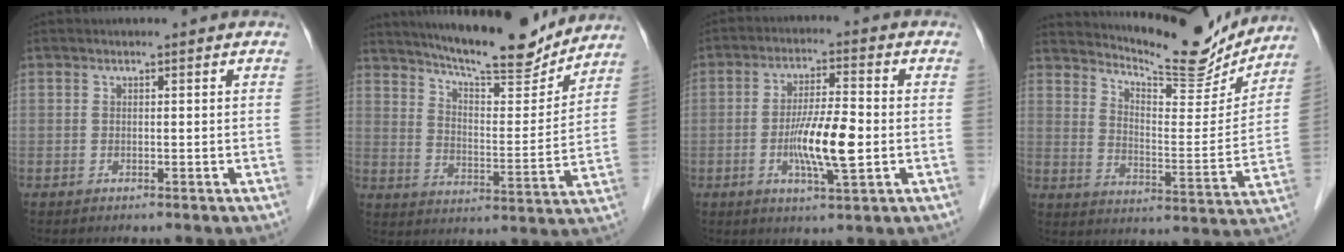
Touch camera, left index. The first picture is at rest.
{"total": 16.7, "force": [15.1, 2.2, 6.8], "torque": [-0.110, -0.015, 0.221]}
{"total": 9.0, "force": [-1.7, 1.1, 8.8], "torque": [-0.166, -0.007, -0.035]}
{"total": 16.6, "force": [15.6, 2.6, 5.0], "torque": [-0.085, -0.036, 0.216]}